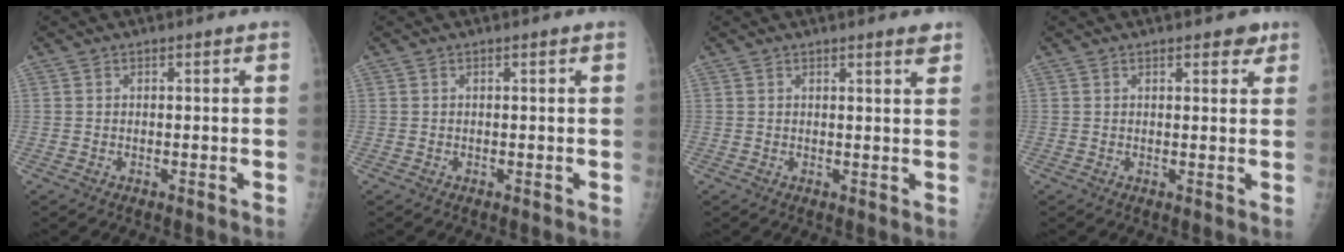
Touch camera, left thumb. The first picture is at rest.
{"total": 0.0}
{"total": 2.4, "force": [1.8, 0.2, 1.6], "torque": [-0.019, -0.011, 0.022]}
{"total": 2.9, "force": [1.9, 1.3, 1.7], "torque": [-0.007, -0.007, 0.022]}